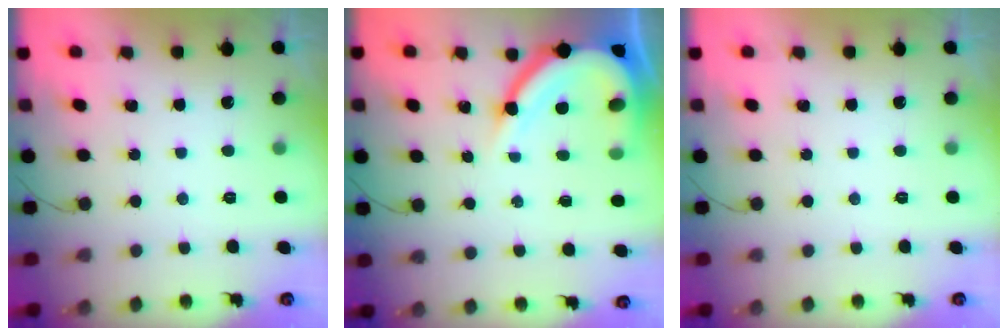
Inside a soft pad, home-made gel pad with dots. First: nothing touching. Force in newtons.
{"total": 13.3, "press": 13.2, "slide": 1.5}
{"total": 0.0}